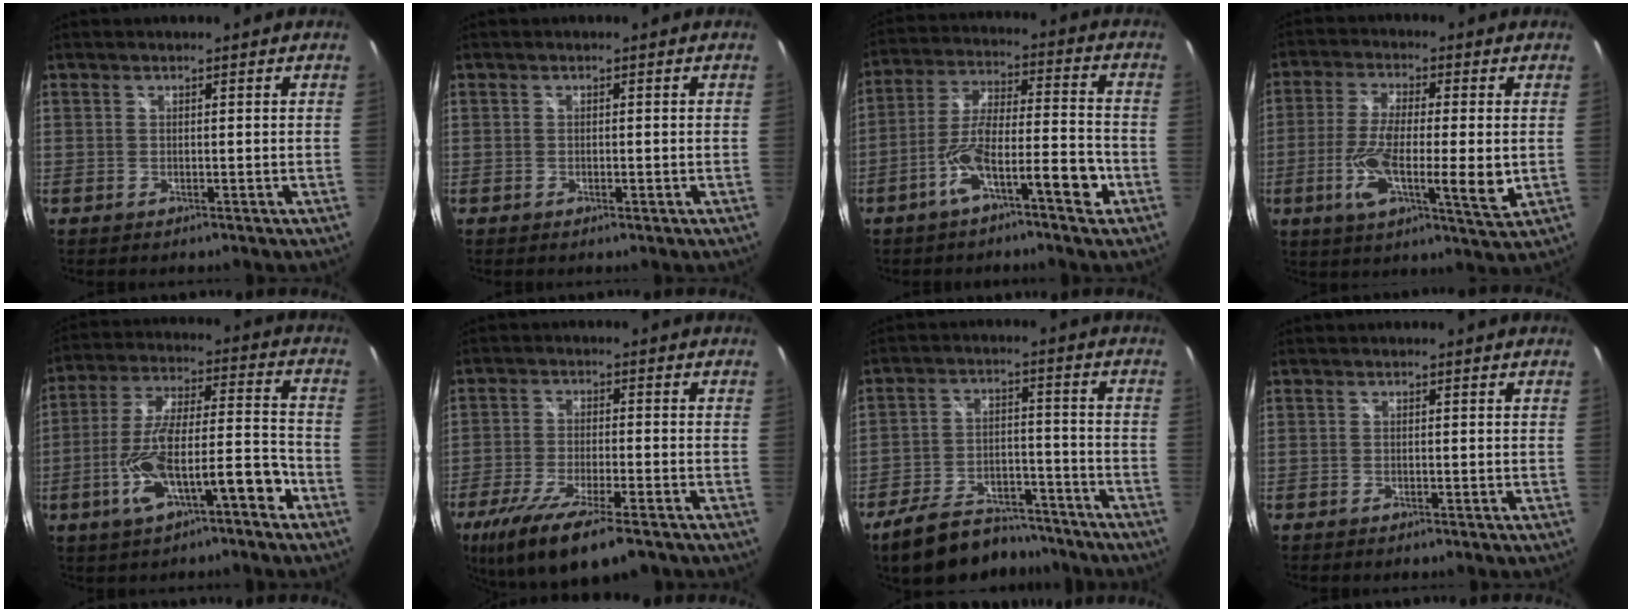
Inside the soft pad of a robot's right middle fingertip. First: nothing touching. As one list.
[{"total": 0.8, "force": [-0.4, 0.3, 0.6], "torque": [-0.008, 0.001, -0.007]}, {"total": 11.0, "force": [-5.8, 2.1, 9.1], "torque": [-0.174, 0.009, -0.097]}, {"total": 11.9, "force": [-1.9, 2.7, 11.4], "torque": [-0.219, -0.016, -0.042]}, {"total": 14.8, "force": [-7.5, 3.9, 12.1], "torque": [-0.224, 0.009, -0.122]}, {"total": 15.2, "force": [-10.4, 3.5, 10.5], "torque": [-0.213, -0.050, -0.181]}, {"total": 17.7, "force": [-14.7, 6.8, 7.1], "torque": [-0.147, 0.006, -0.206]}, {"total": 0.6, "force": [-0.5, 0.2, 0.2], "torque": [-0.005, 0.001, -0.010]}]